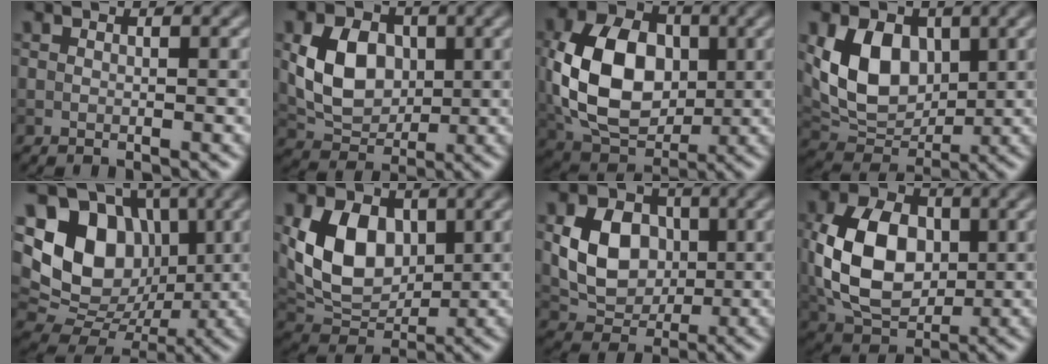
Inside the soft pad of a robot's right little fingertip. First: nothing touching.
{"total": 6.1, "force": [0.6, 4.6, 4.0], "torque": [-0.082, -0.002, 0.014]}
{"total": 10.7, "force": [0.3, 7.5, 7.6], "torque": [-0.161, 0.002, 0.005]}
{"total": 7.5, "force": [1.5, 5.4, 4.9], "torque": [-0.094, -0.007, 0.028]}
{"total": 10.5, "force": [1.9, 8.5, 6.0], "torque": [-0.113, -0.007, 0.024]}
{"total": 7.8, "force": [1.3, 5.6, 5.3], "torque": [-0.103, -0.005, 0.024]}
{"total": 6.2, "force": [0.4, 4.9, 3.7], "torque": [-0.073, -0.002, 0.008]}
{"total": 9.4, "force": [0.3, 6.6, 6.8], "torque": [-0.143, 0.004, 0.002]}